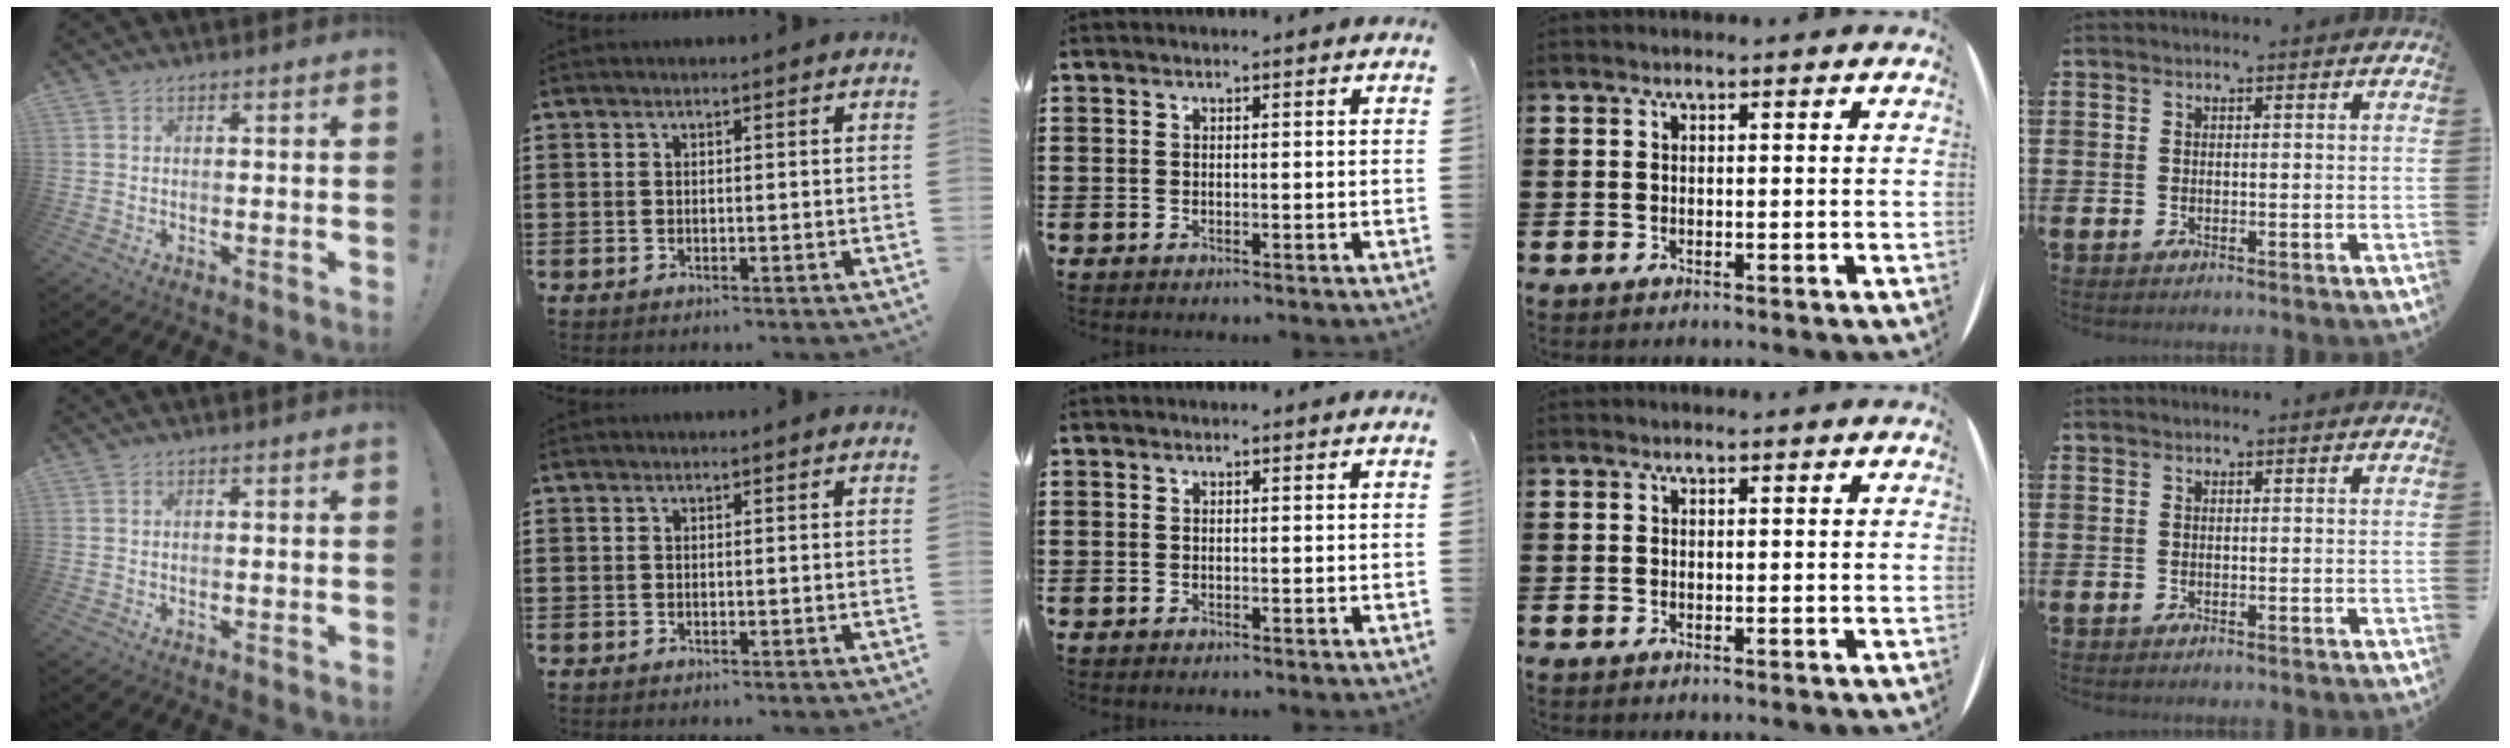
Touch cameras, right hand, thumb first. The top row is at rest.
{}